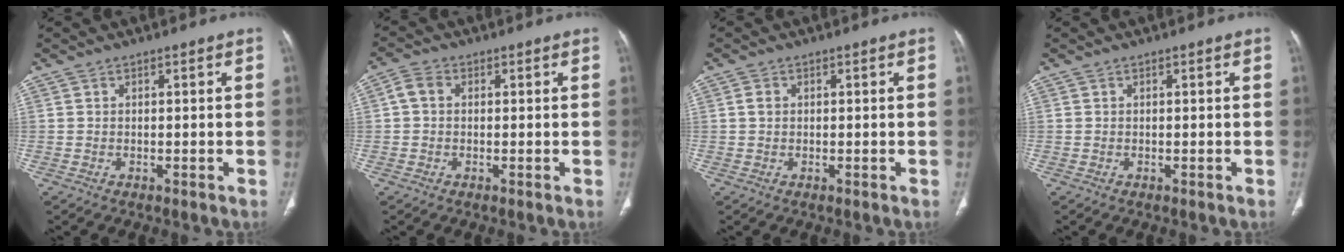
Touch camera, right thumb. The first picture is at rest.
{"total": 2.9, "force": [0.3, 2.2, 1.8], "torque": [-0.036, 0.009, 0.001]}
{"total": 1.4, "force": [0.2, 1.1, 0.8], "torque": [-0.013, 0.002, 0.004]}
{"total": 0.0}